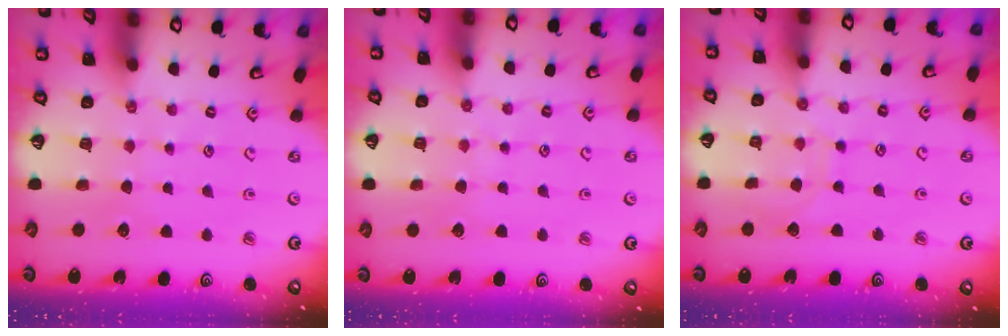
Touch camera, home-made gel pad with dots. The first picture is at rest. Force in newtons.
{"total": 4.3, "press": 4.3, "slide": 0.3}
{"total": 6.3, "press": 6.3, "slide": 0.3}